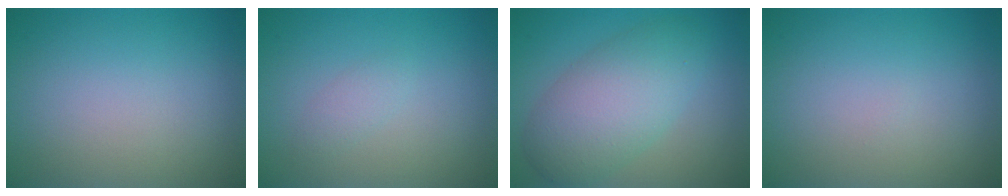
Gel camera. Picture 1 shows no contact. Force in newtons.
{"total": 1.0, "press": 1.0, "slide": 0.1}
{"total": 6.4, "press": 6.4, "slide": 0.2}
{"total": 0.0}